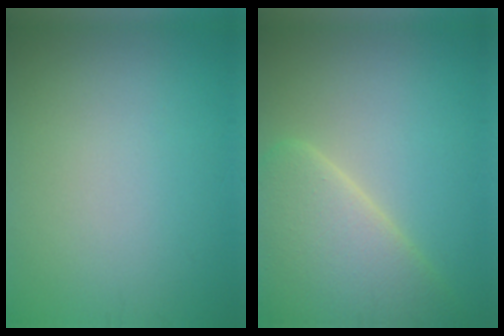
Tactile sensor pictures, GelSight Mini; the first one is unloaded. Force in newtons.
{"total": 7.3, "press": 7.3, "slide": 0.9}